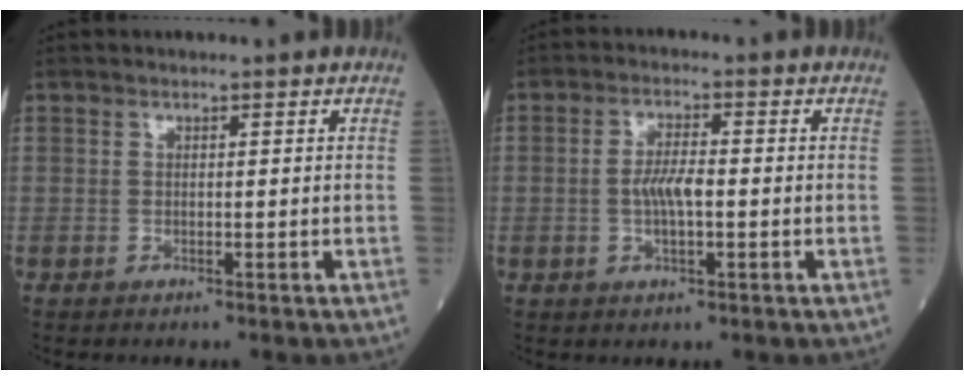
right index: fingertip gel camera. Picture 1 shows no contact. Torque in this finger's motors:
{"motor_torque": [0.04, 0.00, -0.01, 0.01]}